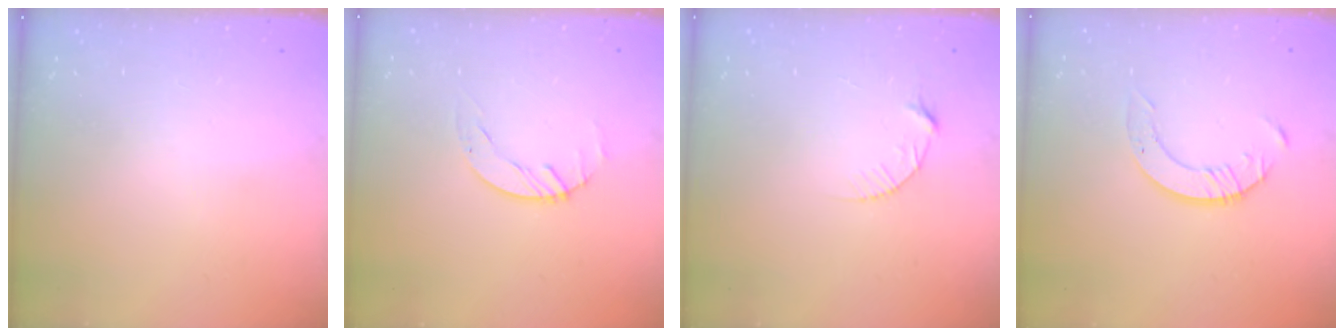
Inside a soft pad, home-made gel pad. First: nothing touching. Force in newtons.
{"total": 0.6, "press": 0.6, "slide": 0.2}
{"total": 3.9, "press": 3.8, "slide": 0.5}
{"total": 4.0, "press": 4.0, "slide": 0.5}